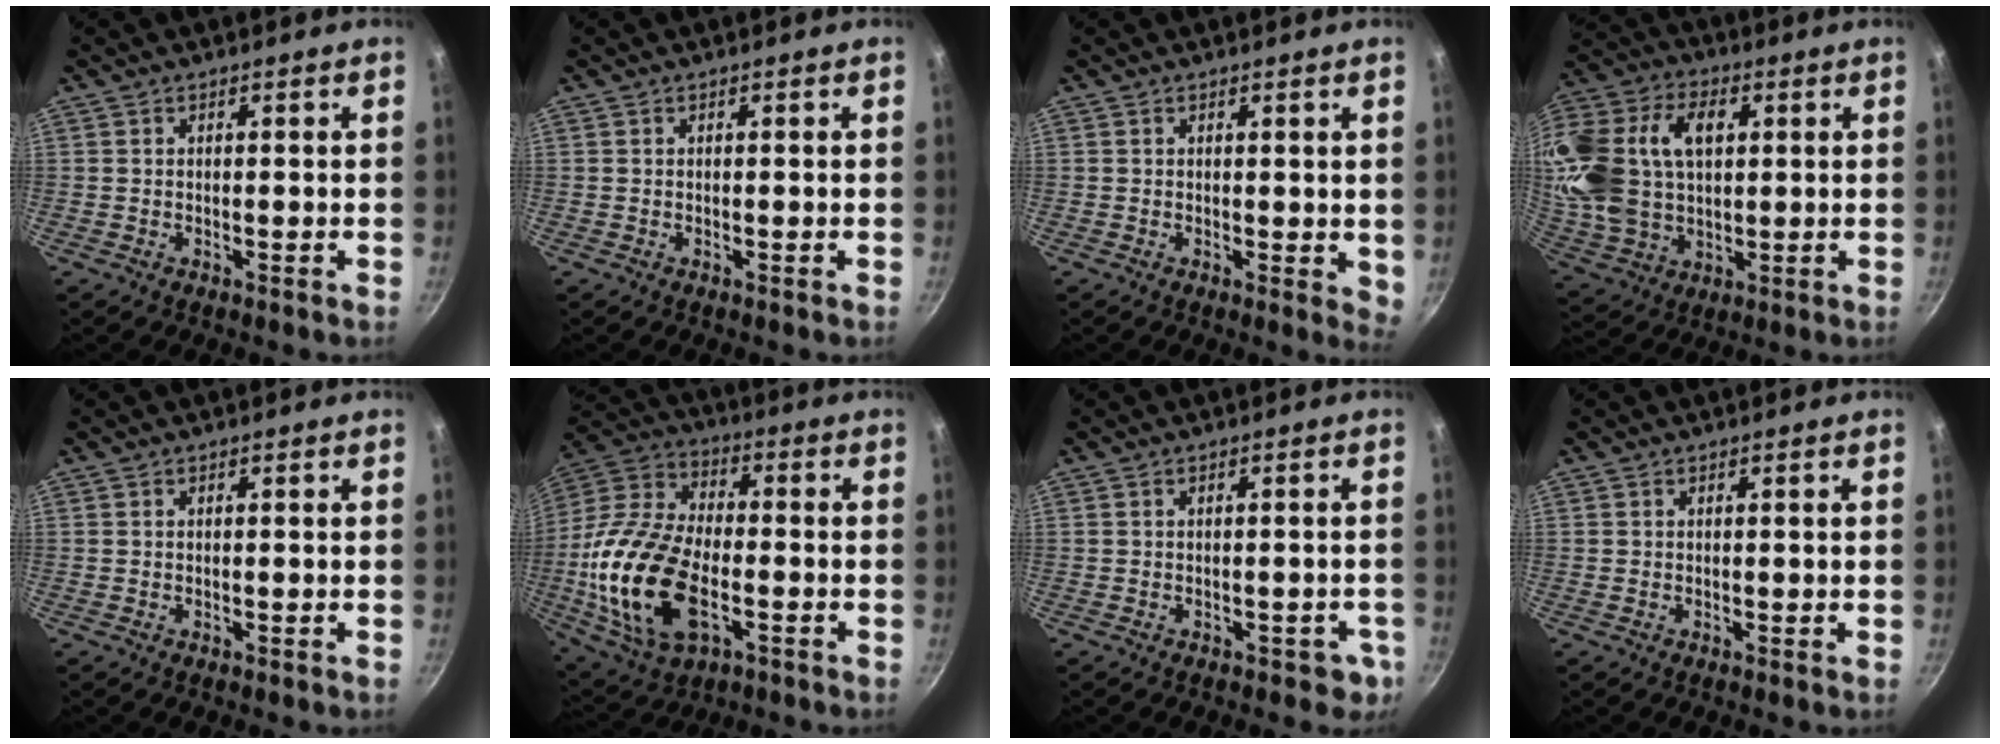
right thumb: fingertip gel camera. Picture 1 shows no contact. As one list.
[{"total": 0.0}, {"total": 3.0, "force": [0.7, 1.5, 2.5], "torque": [-0.022, -0.005, 0.011]}, {"total": 24.2, "force": [5.3, 16.2, 17.2], "torque": [-0.361, 0.017, 0.101]}, {"total": 0.0}, {"total": 22.8, "force": [-5.1, 12.9, 18.1], "torque": [-0.366, 0.023, -0.099]}, {"total": 3.5, "force": [-1.5, 2.5, 2.0], "torque": [0.006, 0.019, 0.000]}, {"total": 0.0}]